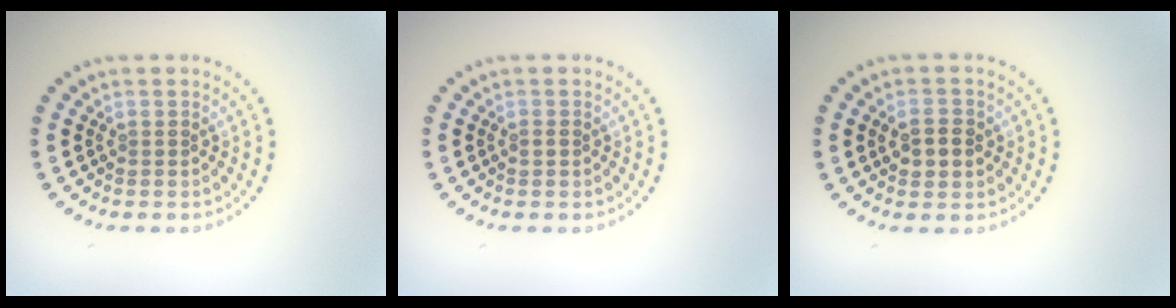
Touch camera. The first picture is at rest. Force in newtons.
{"total": 0.7, "press": 0.7, "slide": 0.1}
{"total": 2.5, "press": 2.5, "slide": 0.3}